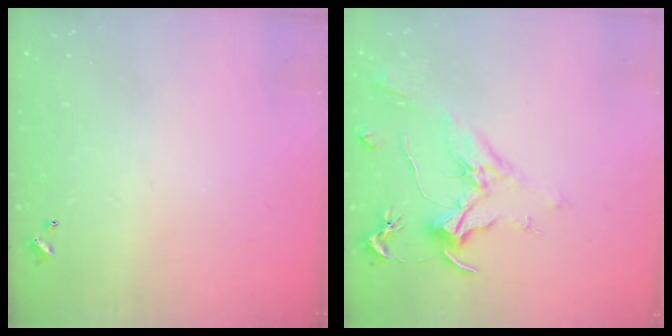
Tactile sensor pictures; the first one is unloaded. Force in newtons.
{"total": 2.1, "press": 2.0, "slide": 0.8}